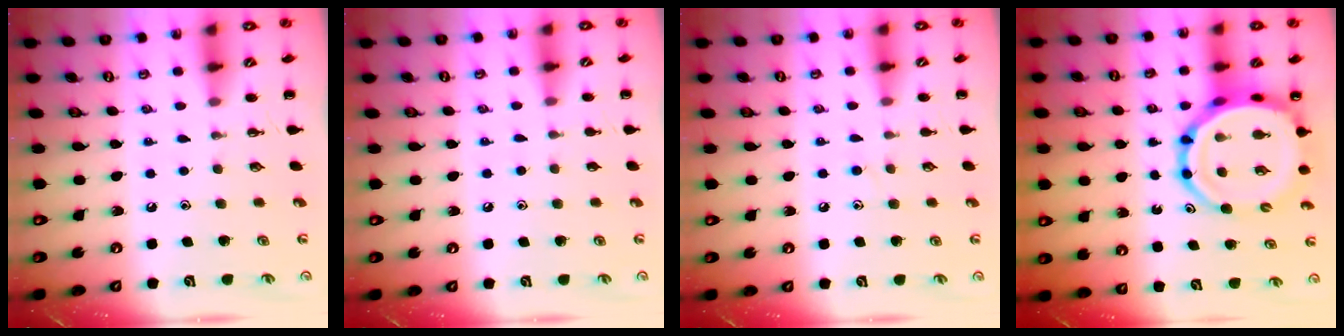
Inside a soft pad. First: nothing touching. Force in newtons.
{"total": 2.9, "press": 2.6, "slide": 1.2}
{"total": 6.7, "press": 6.3, "slide": 2.1}
{"total": 14.4, "press": 13.8, "slide": 4.2}